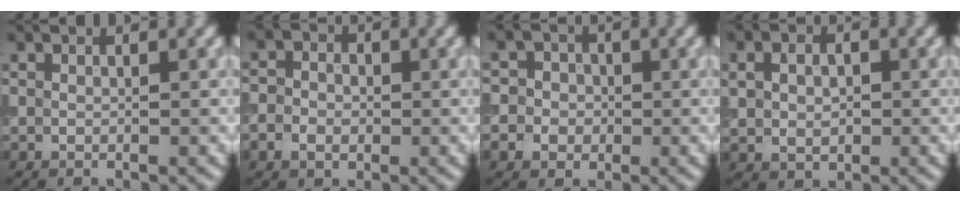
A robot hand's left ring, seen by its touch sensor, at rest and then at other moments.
{"total": 3.4, "force": [-0.5, 2.9, 1.8], "torque": [-0.016, 0.006, -0.024]}
{"total": 6.1, "force": [-0.9, 5.8, 1.7], "torque": [-0.017, 0.016, -0.049]}
{"total": 3.1, "force": [0.3, 2.4, 1.9], "torque": [-0.043, -0.001, 0.008]}